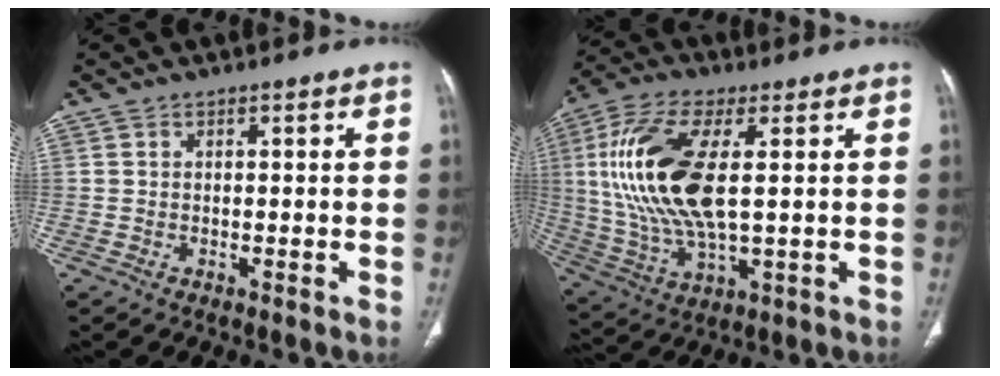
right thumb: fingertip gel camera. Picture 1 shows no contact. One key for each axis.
{"total": 19.2, "fx": 2.7, "fy": 7.8, "fz": 17.3, "tx": -0.377, "ty": -0.007, "tz": 0.055}